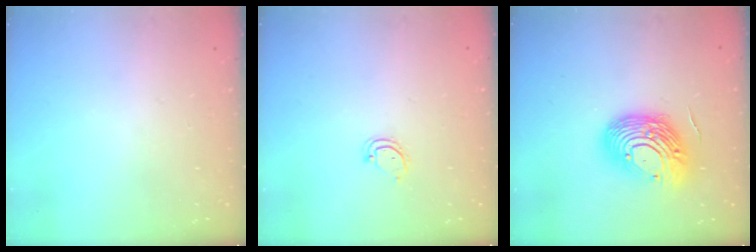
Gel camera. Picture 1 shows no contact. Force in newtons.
{"total": 3.9, "press": 3.9, "slide": 0.3}
{"total": 16.3, "press": 16.2, "slide": 2.1}